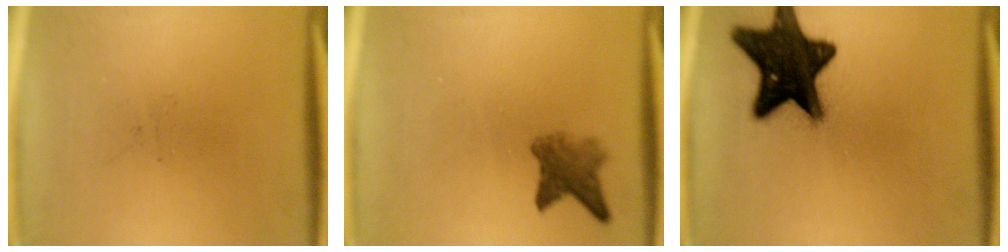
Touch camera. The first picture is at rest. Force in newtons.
{"total": 3.9}
{"total": 17.7}